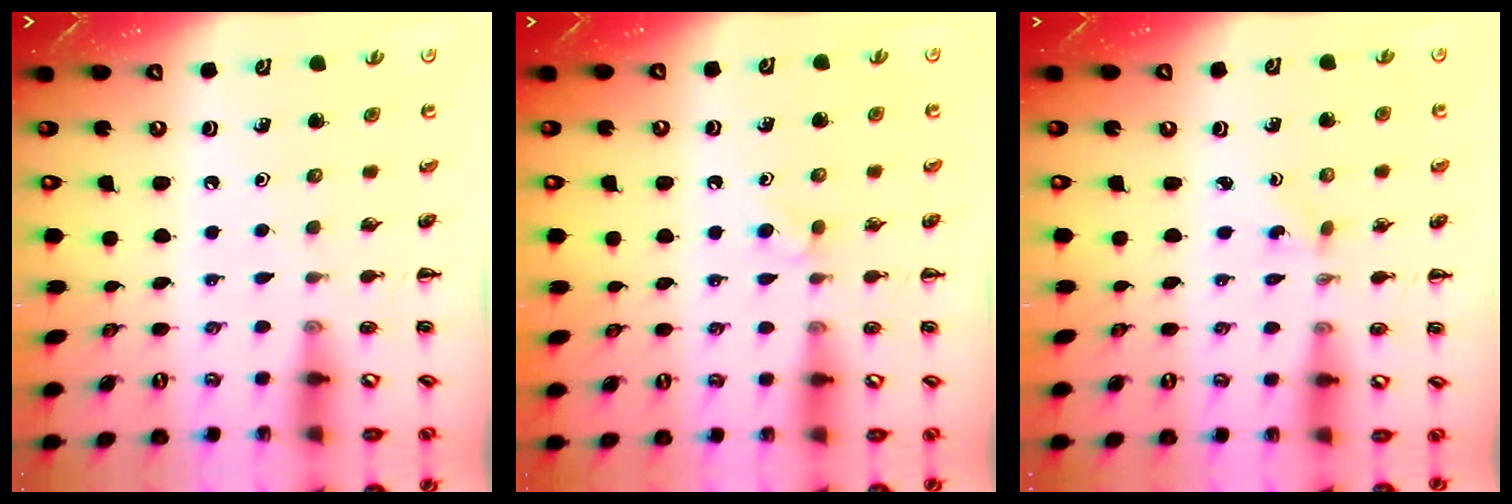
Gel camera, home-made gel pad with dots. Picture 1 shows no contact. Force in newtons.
{"total": 2.6, "press": 2.3, "slide": 1.2}
{"total": 1.5, "press": 1.4, "slide": 0.7}